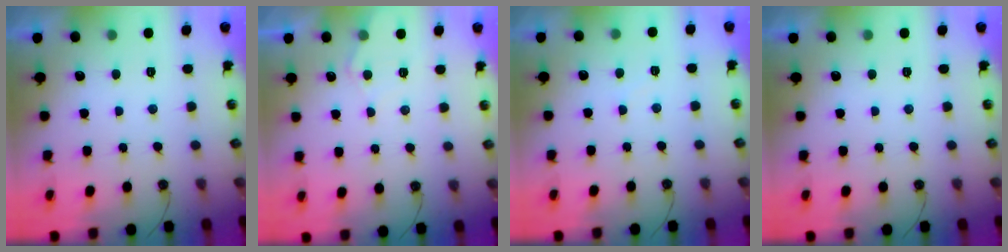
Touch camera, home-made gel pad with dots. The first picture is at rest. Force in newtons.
{"total": 6.5, "press": 6.4, "slide": 0.7}
{"total": 2.0, "press": 2.0, "slide": 0.4}
{"total": 0.0}